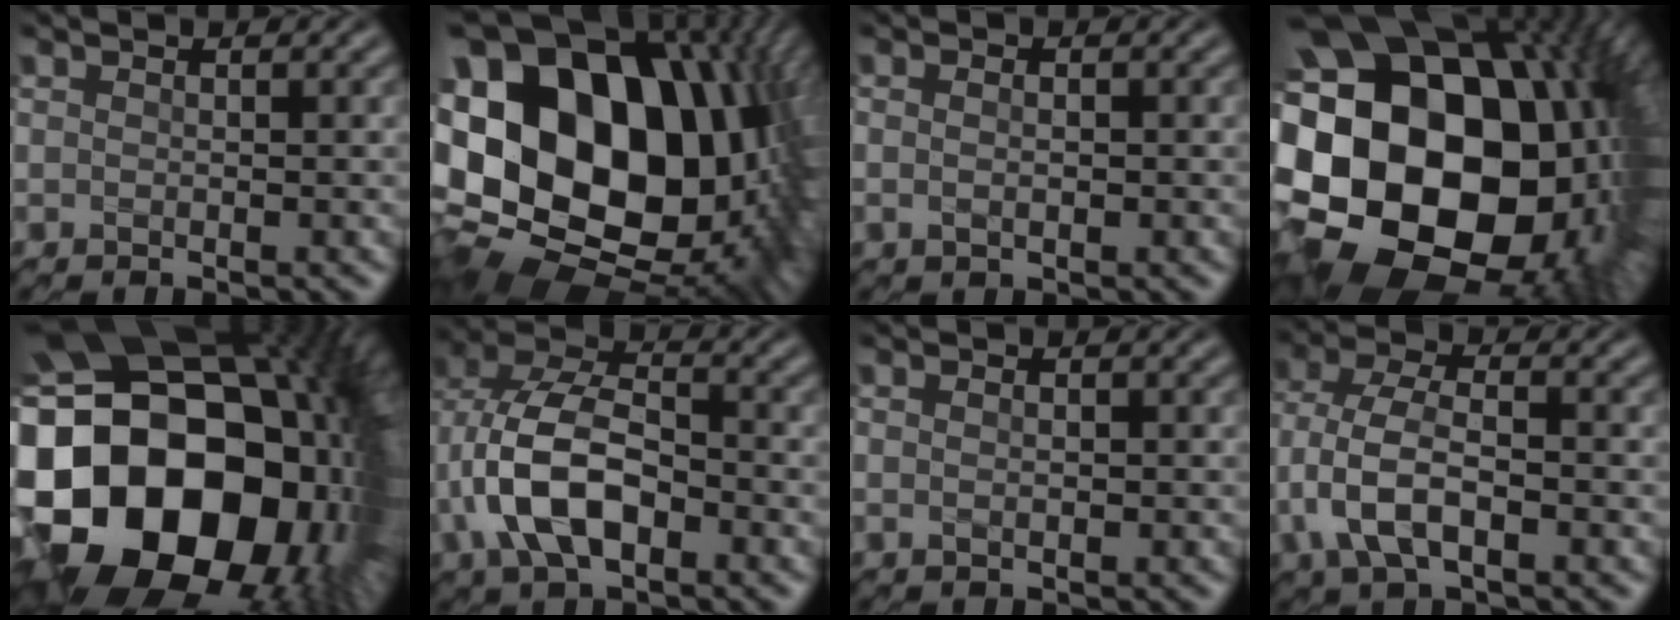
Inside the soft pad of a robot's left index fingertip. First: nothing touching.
{"total": 23.8, "force": [2.5, 17.9, 15.5], "torque": [-0.292, -0.008, 0.027]}
{"total": 1.6, "force": [-0.1, 0.8, 1.4], "torque": [-0.021, 0.005, -0.003]}
{"total": 23.1, "force": [-0.1, 16.9, 15.8], "torque": [-0.286, -0.044, -0.001]}
{"total": 23.1, "force": [-2.6, 17.6, 14.8], "torque": [-0.296, -0.052, -0.054]}
{"total": 8.1, "force": [-2.0, 4.5, 6.5], "torque": [-0.140, 0.014, -0.043]}
{"total": 1.0, "force": [-0.1, 0.4, 0.9], "torque": [-0.018, 0.003, -0.001]}
{"total": 6.2, "force": [-1.7, 3.2, 5.0], "torque": [-0.117, 0.009, -0.039]}